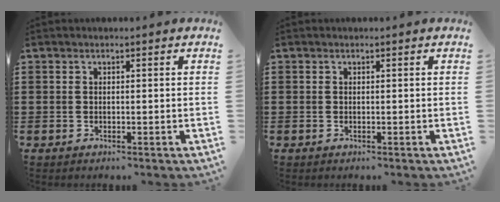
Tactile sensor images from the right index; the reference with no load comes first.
{"total": 0.0}